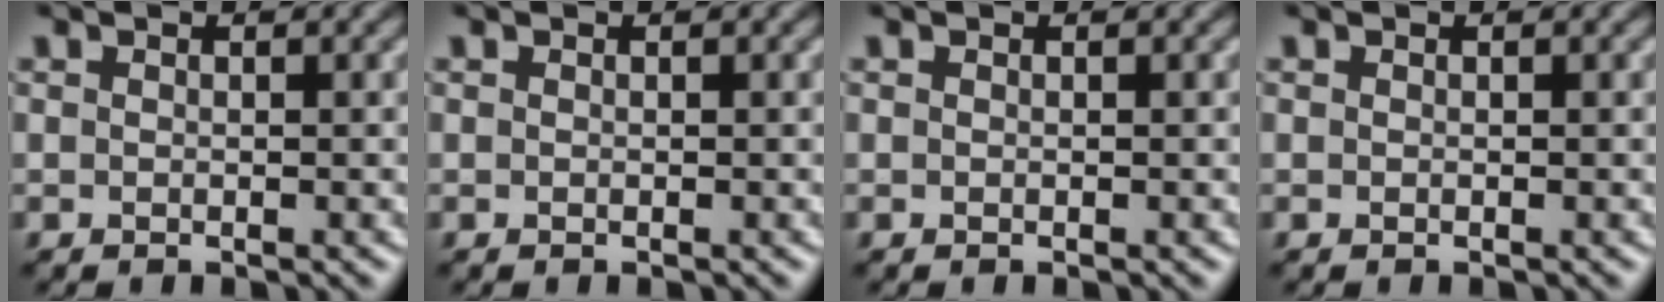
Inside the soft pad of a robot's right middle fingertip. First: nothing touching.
{"total": 0.0}
{"total": 0.0}
{"total": 0.0}